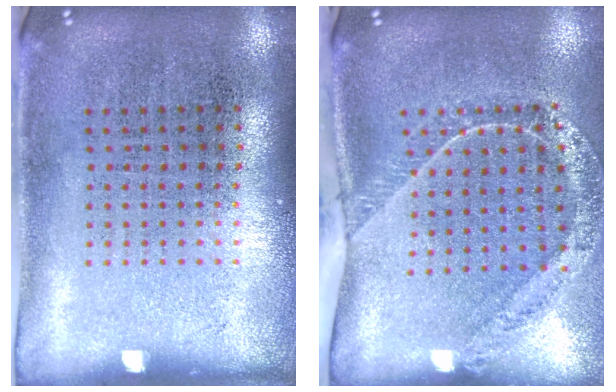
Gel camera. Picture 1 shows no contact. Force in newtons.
{"total": 1.6, "press": 1.5, "slide": 0.6}